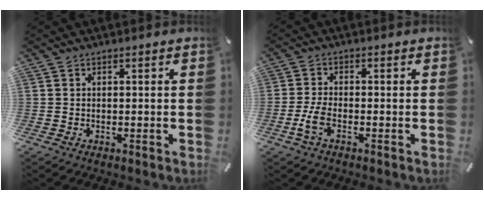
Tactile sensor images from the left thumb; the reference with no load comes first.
{"total": 4.5, "force": [-1.6, 1.8, 3.8], "torque": [-0.088, -0.003, -0.030]}